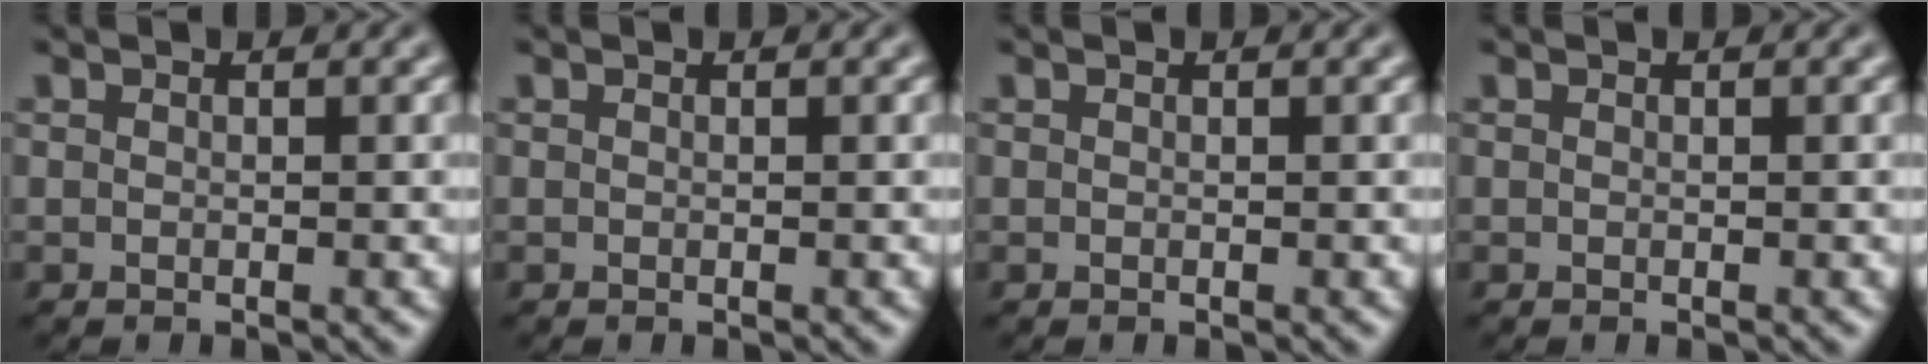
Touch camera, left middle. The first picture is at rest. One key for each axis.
{"total": 0.0}
{"total": 0.0}
{"total": 0.0}